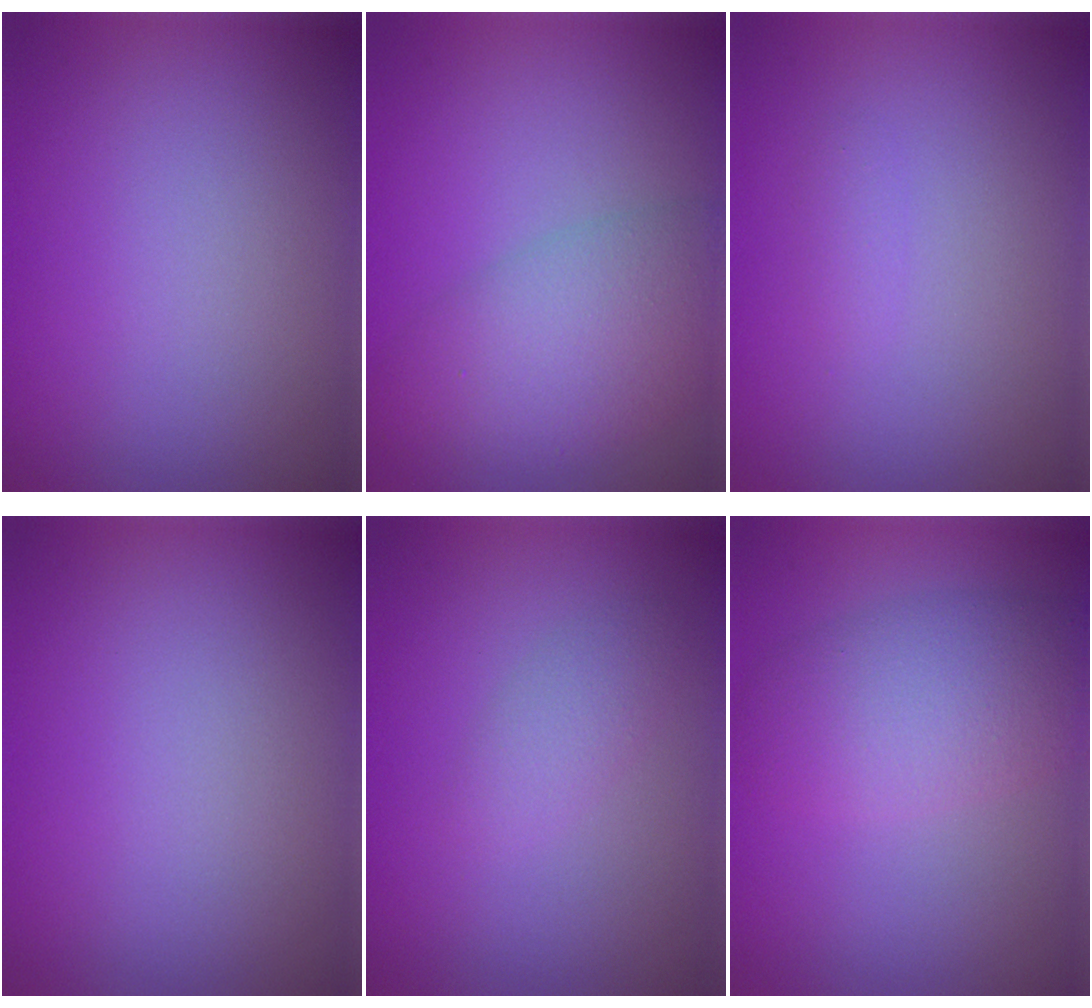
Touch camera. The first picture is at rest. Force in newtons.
{"total": 6.2, "press": 6.2, "slide": 0.4}
{"total": 0.7, "press": 0.7, "slide": 0.0}
{"total": 0.0}
{"total": 1.5, "press": 1.5, "slide": 0.0}
{"total": 5.1, "press": 5.1, "slide": 0.1}